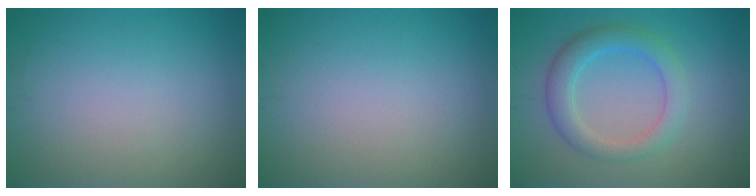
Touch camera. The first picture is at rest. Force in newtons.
{"total": 0.0}
{"total": 3.9, "press": 3.9, "slide": 0.1}